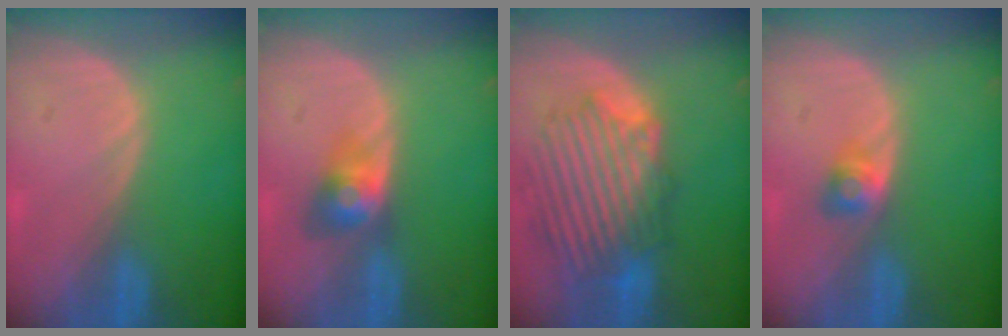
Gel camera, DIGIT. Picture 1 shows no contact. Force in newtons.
{"total": 3.8, "press": 3.8, "slide": 0.2}
{"total": 9.7, "press": 9.6, "slide": 1.1}
{"total": 2.7, "press": 2.4, "slide": 1.1}